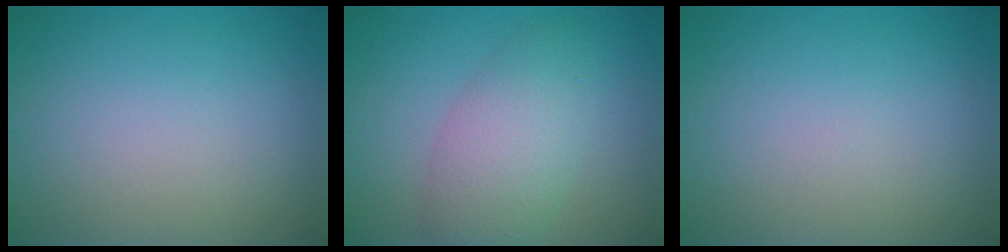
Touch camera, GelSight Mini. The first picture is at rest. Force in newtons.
{"total": 4.9, "press": 4.9, "slide": 0.2}
{"total": 0.0}